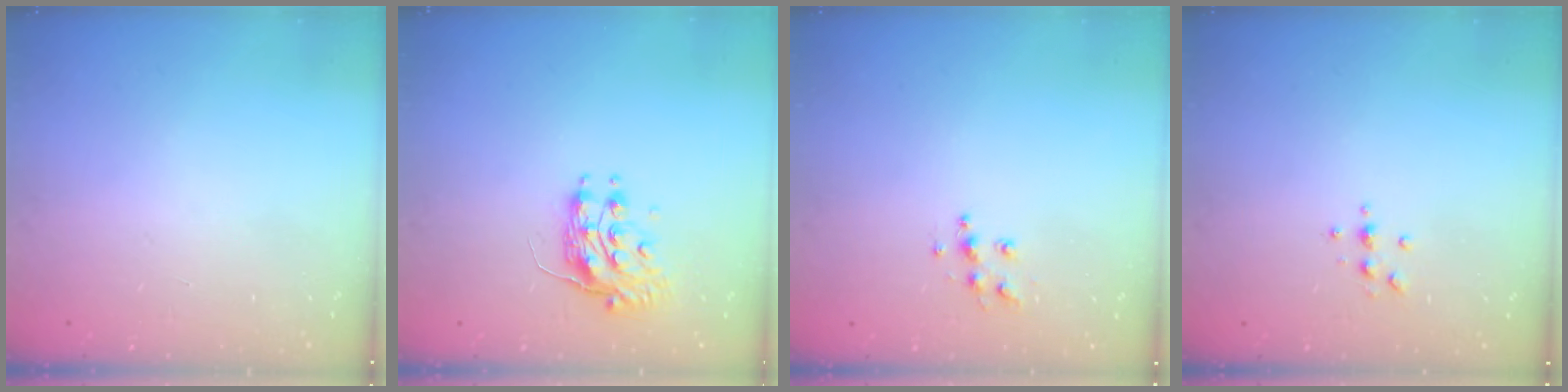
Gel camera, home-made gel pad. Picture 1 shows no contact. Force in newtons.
{"total": 8.5, "press": 8.5, "slide": 0.3}
{"total": 6.6, "press": 6.5, "slide": 0.3}
{"total": 4.1, "press": 4.1, "slide": 0.5}